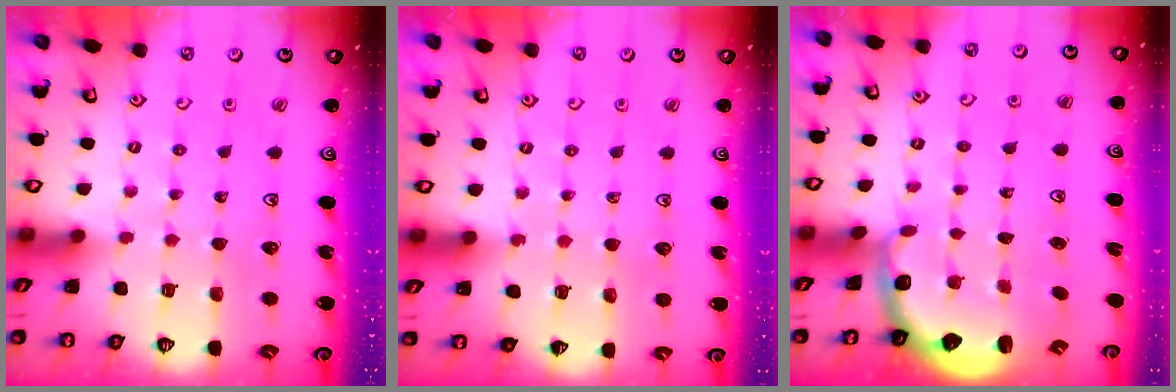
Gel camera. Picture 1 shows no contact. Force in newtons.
{"total": 5.7, "press": 5.6, "slide": 0.8}
{"total": 2.6, "press": 1.9, "slide": 1.7}